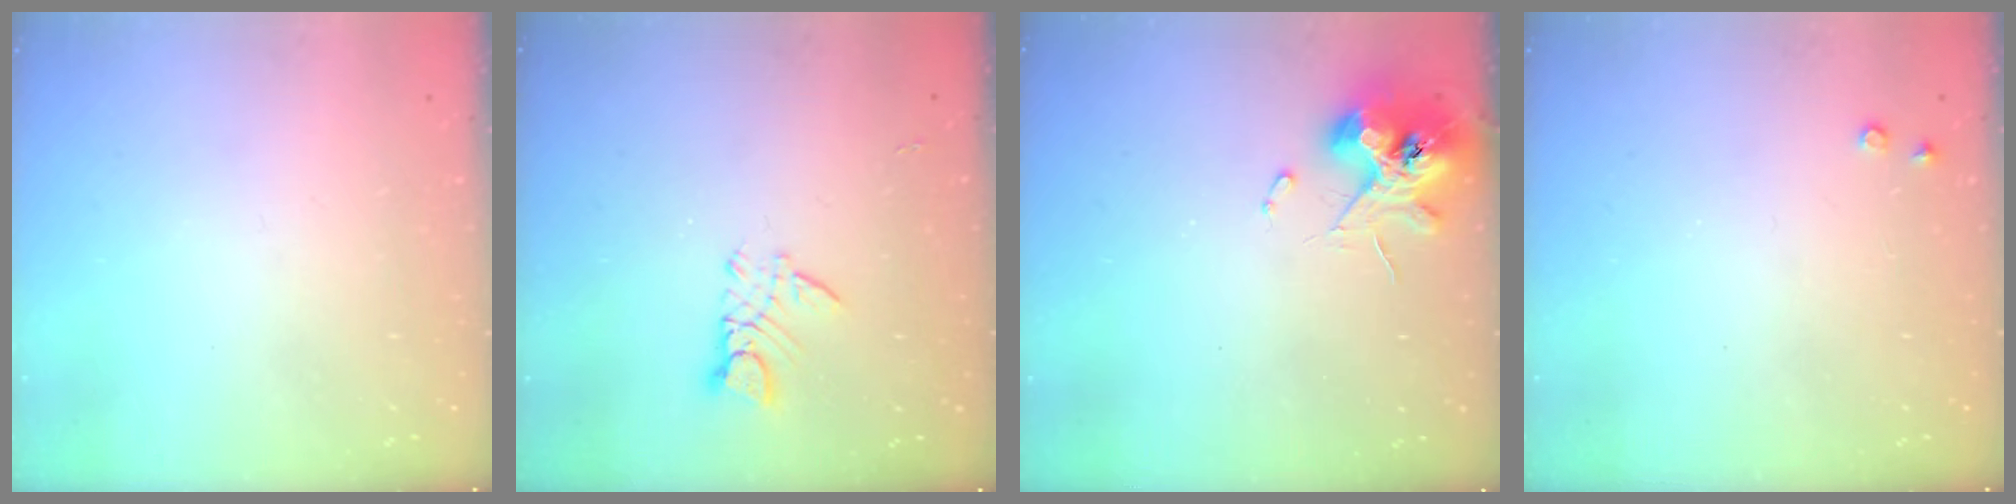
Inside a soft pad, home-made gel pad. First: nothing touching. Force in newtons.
{"total": 4.9, "press": 4.9, "slide": 0.4}
{"total": 11.2, "press": 11.1, "slide": 1.4}
{"total": 2.8, "press": 2.8, "slide": 0.5}